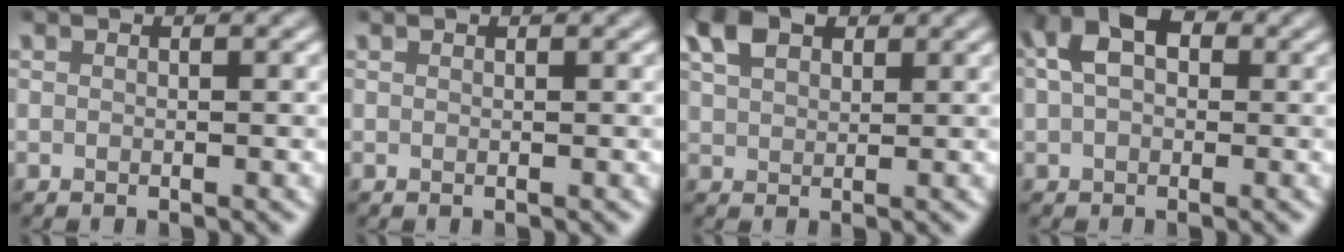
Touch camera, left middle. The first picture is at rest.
{"total": 0.0}
{"total": 4.7, "force": [2.5, 2.8, 2.7], "torque": [-0.063, 0.013, 0.045]}
{"total": 5.5, "force": [1.6, 3.7, 3.8], "torque": [-0.068, 0.018, 0.013]}